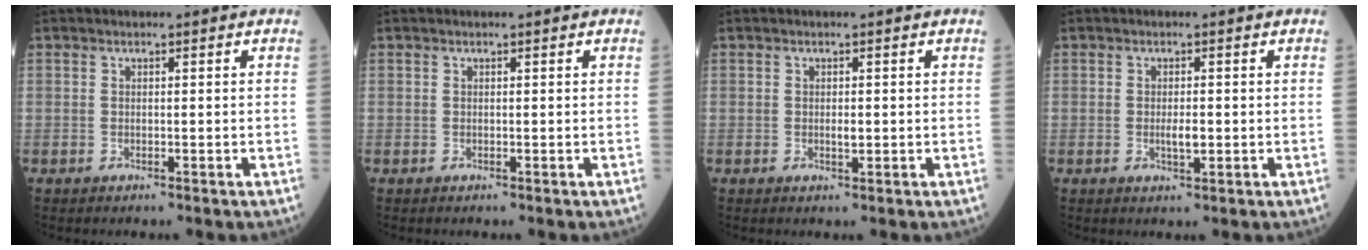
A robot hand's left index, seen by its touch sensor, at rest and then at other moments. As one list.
[{"total": 0.0}, {"total": 1.1, "force": [0.0, 0.4, 1.0], "torque": [-0.019, -0.001, 0.002]}, {"total": 2.1, "force": [-0.2, 0.6, 2.0], "torque": [-0.039, -0.001, -0.002]}]